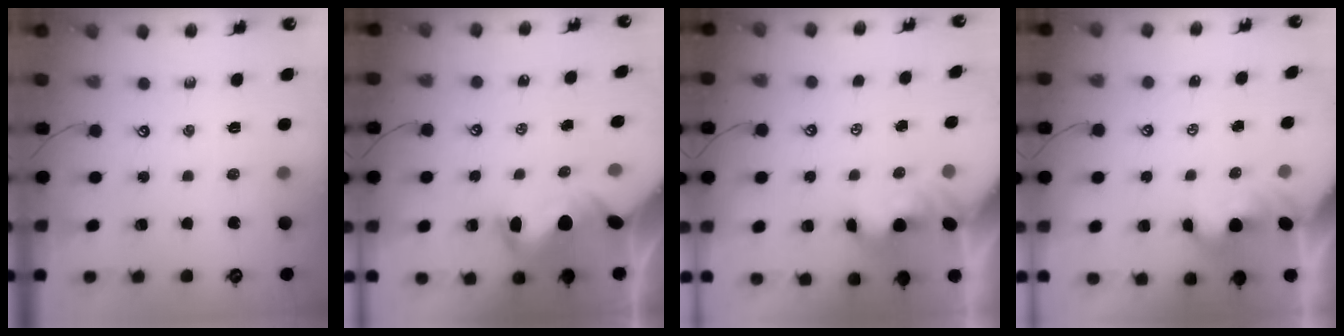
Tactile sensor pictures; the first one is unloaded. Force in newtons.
{"total": 7.2, "press": 7.2, "slide": 0.8}
{"total": 1.5, "press": 1.3, "slide": 0.7}
{"total": 1.7, "press": 1.7, "slide": 0.2}